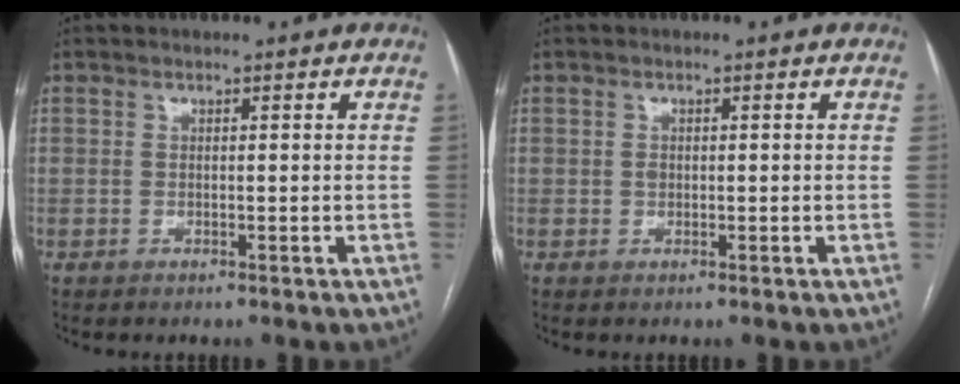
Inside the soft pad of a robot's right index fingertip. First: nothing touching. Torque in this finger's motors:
{"motor_torque": [0.31, 0.10, 0.12, 0.02]}